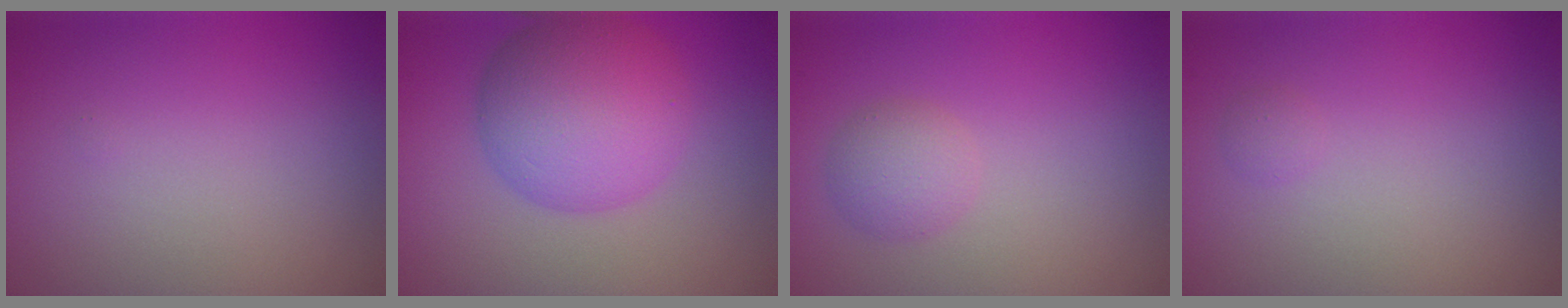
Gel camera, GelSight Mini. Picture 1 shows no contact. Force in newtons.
{"total": 8.0, "press": 8.0, "slide": 0.2}
{"total": 2.2, "press": 2.2, "slide": 0.2}
{"total": 0.6, "press": 0.6, "slide": 0.0}